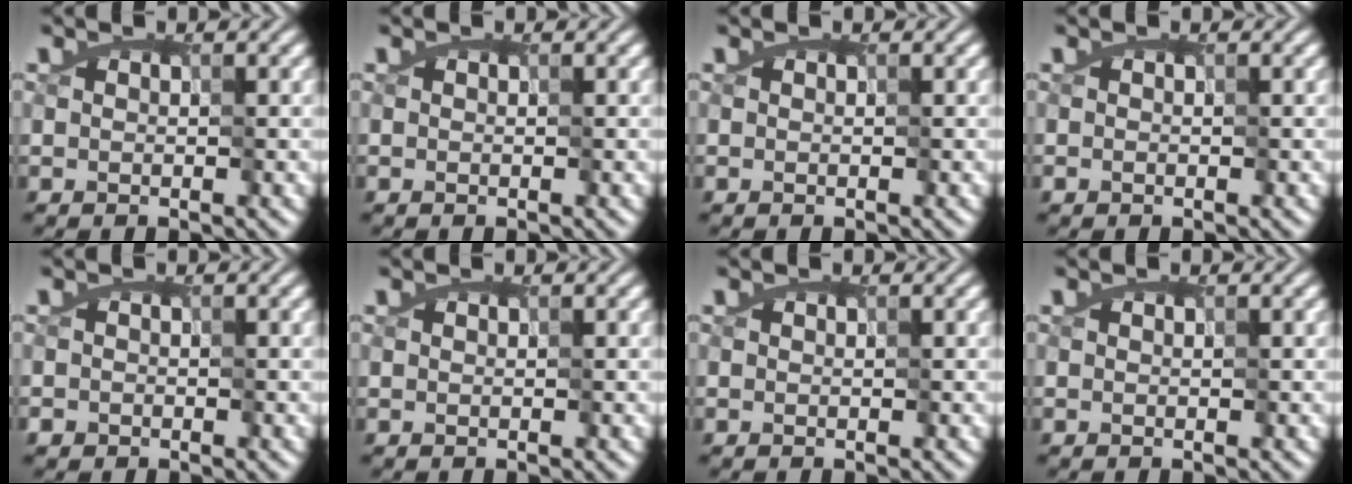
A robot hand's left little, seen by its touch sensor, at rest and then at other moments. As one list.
[{"total": 0.0}, {"total": 0.0}, {"total": 0.0}, {"total": 0.5, "force": [-0.5, 0.3, -0.1], "torque": [0.003, -0.001, -0.010]}, {"total": 0.0}, {"total": 0.0}, {"total": 0.0}]